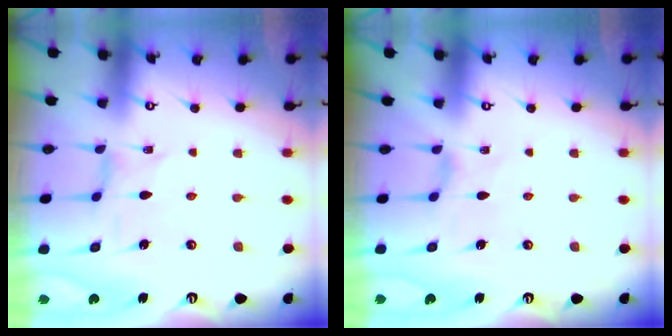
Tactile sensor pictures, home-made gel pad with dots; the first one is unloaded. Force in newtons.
{"total": 1.2, "press": 1.2, "slide": 0.3}